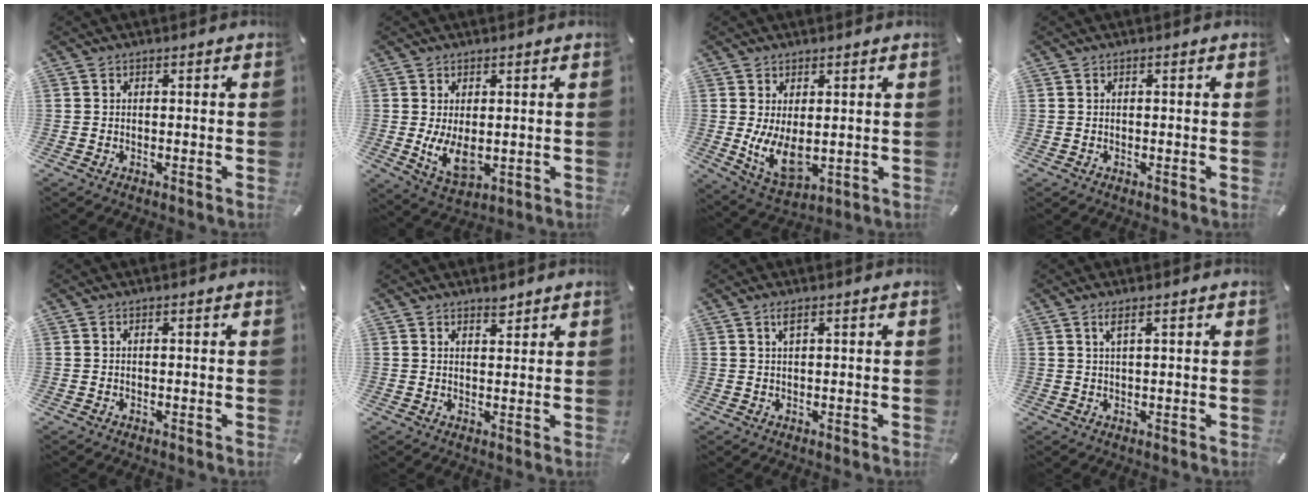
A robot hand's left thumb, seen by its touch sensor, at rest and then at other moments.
{"total": 7.7, "force": [0.3, 4.2, 6.5], "torque": [-0.129, -0.014, 0.005]}
{"total": 9.1, "force": [0.6, 5.2, 7.5], "torque": [-0.144, -0.022, 0.014]}
{"total": 0.0}
{"total": 0.0}
{"total": 2.3, "force": [2.0, 0.8, 0.6], "torque": [-0.007, -0.011, 0.036]}
{"total": 1.6, "force": [0.9, 0.2, 1.3], "torque": [-0.028, 0.000, 0.015]}
{"total": 2.2, "force": [1.2, 0.2, 1.9], "torque": [-0.041, 0.000, 0.020]}